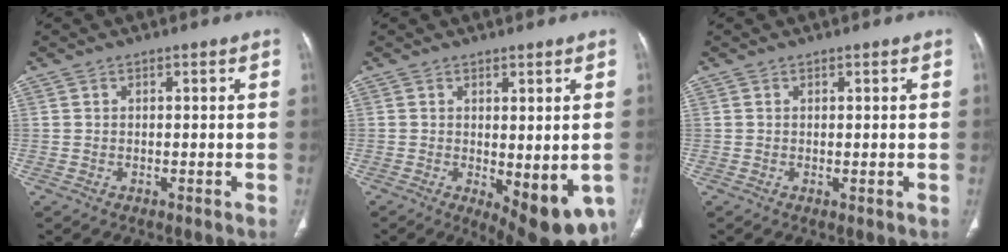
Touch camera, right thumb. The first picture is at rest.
{"total": 11.6, "force": [-3.0, 4.5, 10.2], "torque": [-0.116, -0.023, -0.026]}
{"total": 0.5, "force": [0.0, 0.2, 0.5], "torque": [-0.015, -0.005, 0.002]}